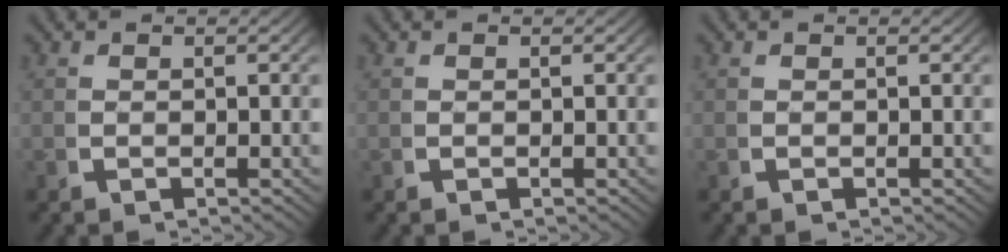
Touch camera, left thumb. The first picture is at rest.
{"total": 0.0}
{"total": 0.0}